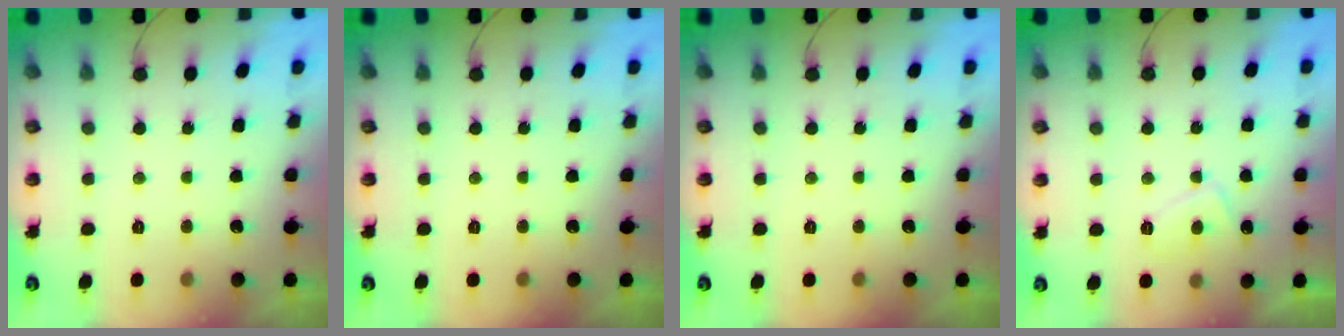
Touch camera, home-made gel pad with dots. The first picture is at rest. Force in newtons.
{"total": 0.0}
{"total": 0.0}
{"total": 4.4, "press": 4.2, "slide": 1.1}